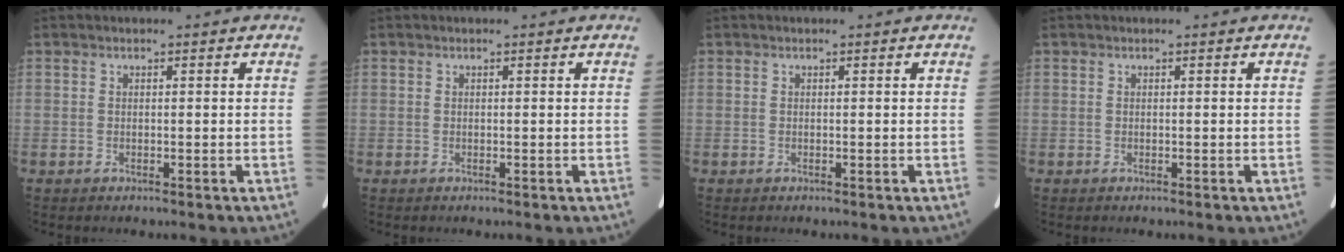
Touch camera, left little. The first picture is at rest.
{"total": 0.0}
{"total": 0.0}
{"total": 0.0}